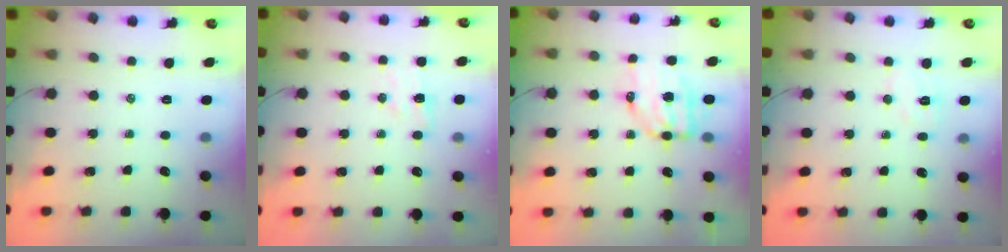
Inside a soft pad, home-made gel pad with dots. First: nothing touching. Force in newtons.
{"total": 5.4, "press": 5.3, "slide": 1.2}
{"total": 6.8, "press": 6.6, "slide": 1.4}
{"total": 4.4, "press": 4.3, "slide": 1.0}